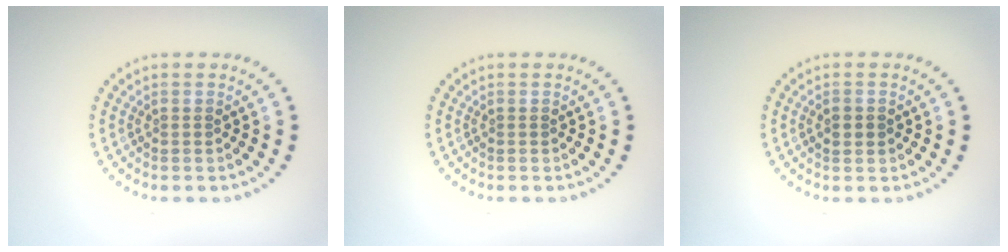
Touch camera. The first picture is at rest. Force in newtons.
{"total": 0.0}
{"total": 1.2, "press": 1.2, "slide": 0.2}